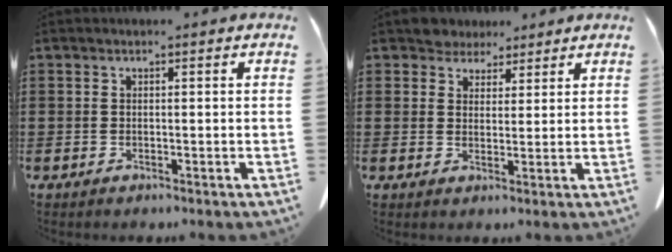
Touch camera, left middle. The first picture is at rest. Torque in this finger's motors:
{"motor_torque": [0.26, 0.25, 0.02, 0.01]}